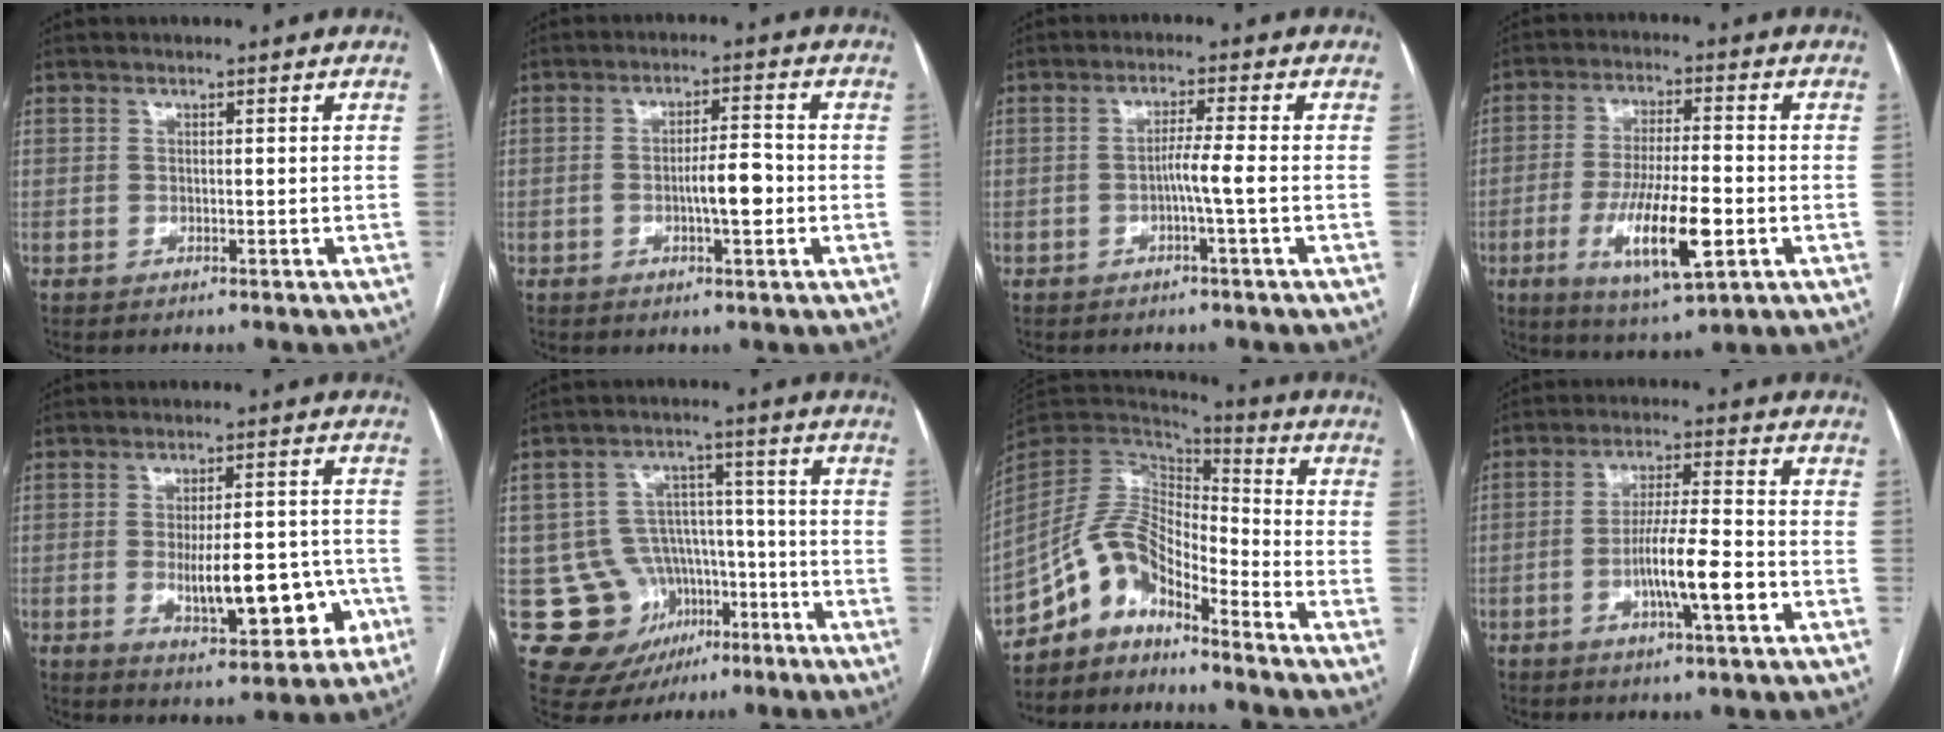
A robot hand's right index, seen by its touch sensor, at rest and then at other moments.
{"total": 5.5, "force": [-1.2, 1.2, 5.2], "torque": [-0.087, 0.007, -0.018]}
{"total": 3.4, "force": [-1.0, -0.8, 3.2], "torque": [-0.051, 0.003, -0.019]}
{"total": 12.8, "force": [-3.8, 2.3, 12.0], "torque": [-0.222, -0.018, -0.060]}
{"total": 12.3, "force": [-3.1, 4.4, 11.1], "torque": [-0.153, 0.011, -0.032]}
{"total": 13.0, "force": [-4.8, 11.7, 3.1], "torque": [-0.052, 0.067, -0.057]}
{"total": 10.7, "force": [-8.8, 3.0, 5.3], "torque": [-0.103, 0.032, -0.169]}
{"total": 9.4, "force": [-3.1, 0.8, 8.9], "torque": [-0.154, -0.001, -0.055]}